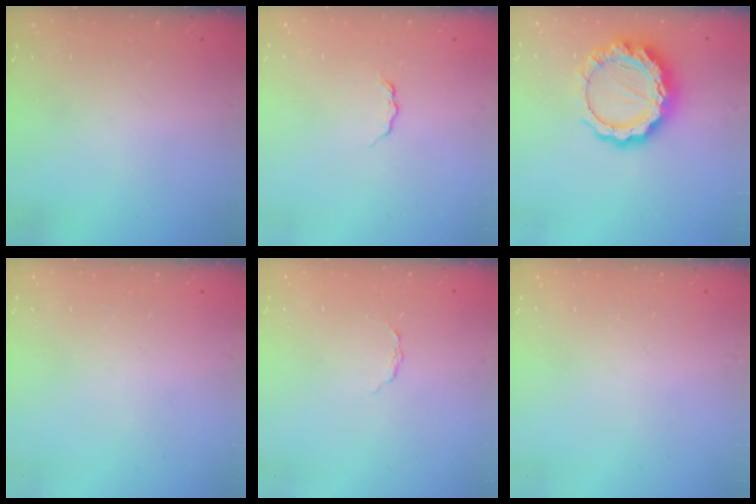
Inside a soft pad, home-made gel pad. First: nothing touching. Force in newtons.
{"total": 3.7, "press": 3.6, "slide": 0.4}
{"total": 15.0, "press": 14.9, "slide": 1.2}
{"total": 0.0}
{"total": 1.5, "press": 1.5, "slide": 0.2}
{"total": 0.0}